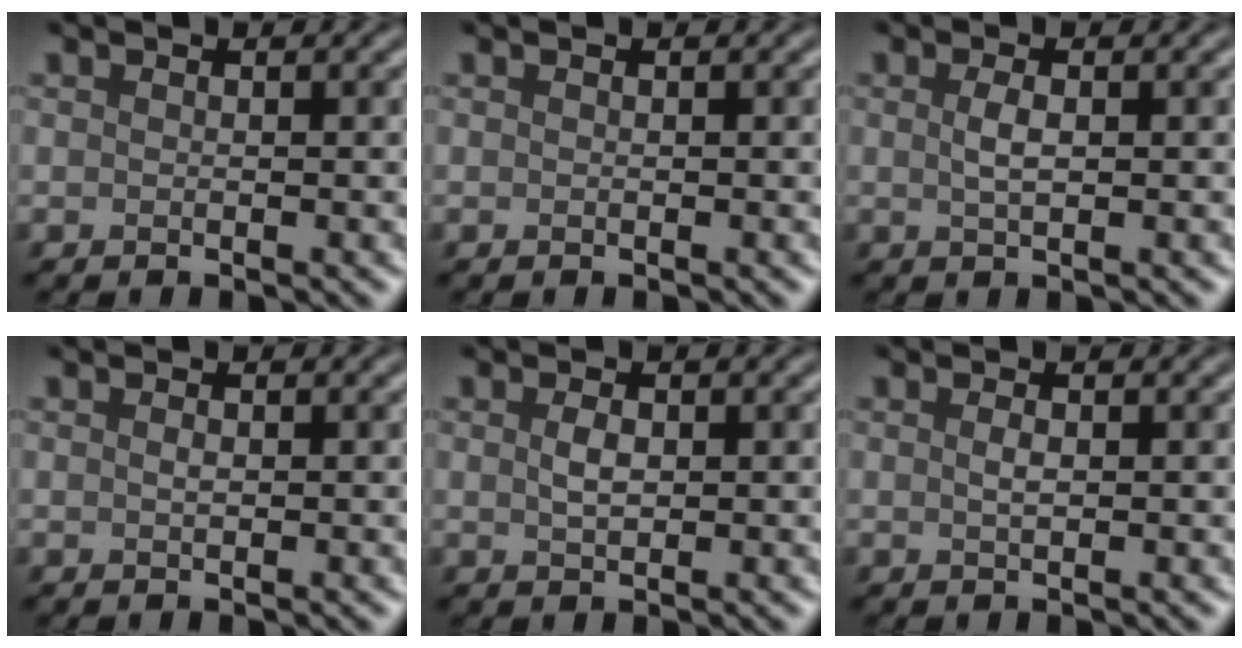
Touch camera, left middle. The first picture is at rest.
{"total": 0.0}
{"total": 1.6, "force": [0.2, 0.6, 1.4], "torque": [-0.033, 0.002, 0.004]}
{"total": 0.5, "force": [0.0, 0.3, 0.4], "torque": [-0.012, 0.001, 0.001]}
{"total": 1.5, "force": [0.3, 0.9, 1.2], "torque": [-0.029, 0.000, 0.006]}
{"total": 0.8, "force": [0.1, 0.3, 0.8], "torque": [-0.018, 0.001, 0.003]}